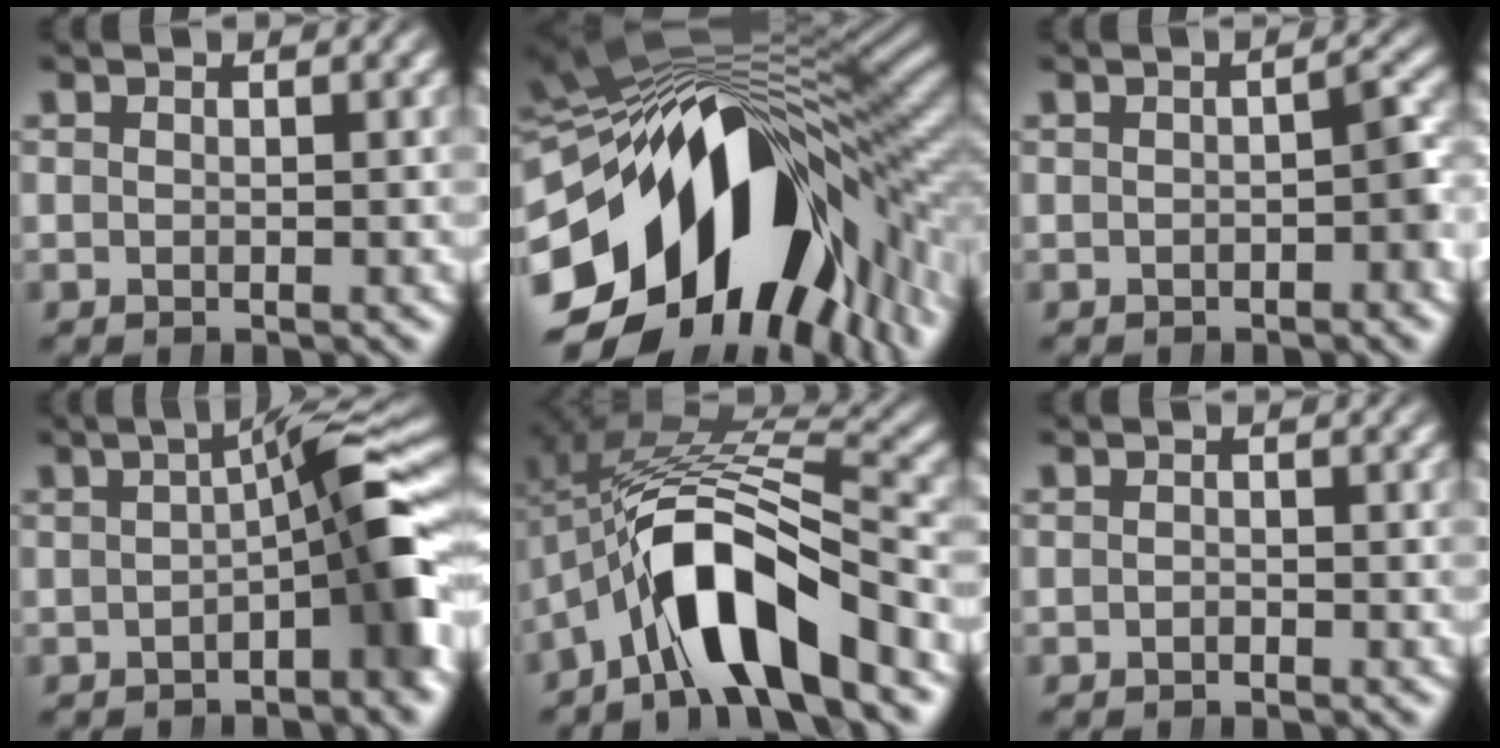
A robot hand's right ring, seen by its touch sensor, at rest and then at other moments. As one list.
[{"total": 24.6, "force": [-4.9, 15.7, 18.3], "torque": [-0.277, -0.017, -0.071]}, {"total": 1.8, "force": [-0.7, 0.3, 1.7], "torque": [-0.025, -0.001, -0.008]}, {"total": 6.5, "force": [-0.9, 1.5, 6.3], "torque": [-0.088, 0.010, -0.012]}, {"total": 10.6, "force": [-2.0, 6.5, 8.1], "torque": [-0.168, -0.014, -0.034]}, {"total": 0.6, "force": [-0.6, -0.2, 0.0], "torque": [-0.003, -0.006, -0.007]}]